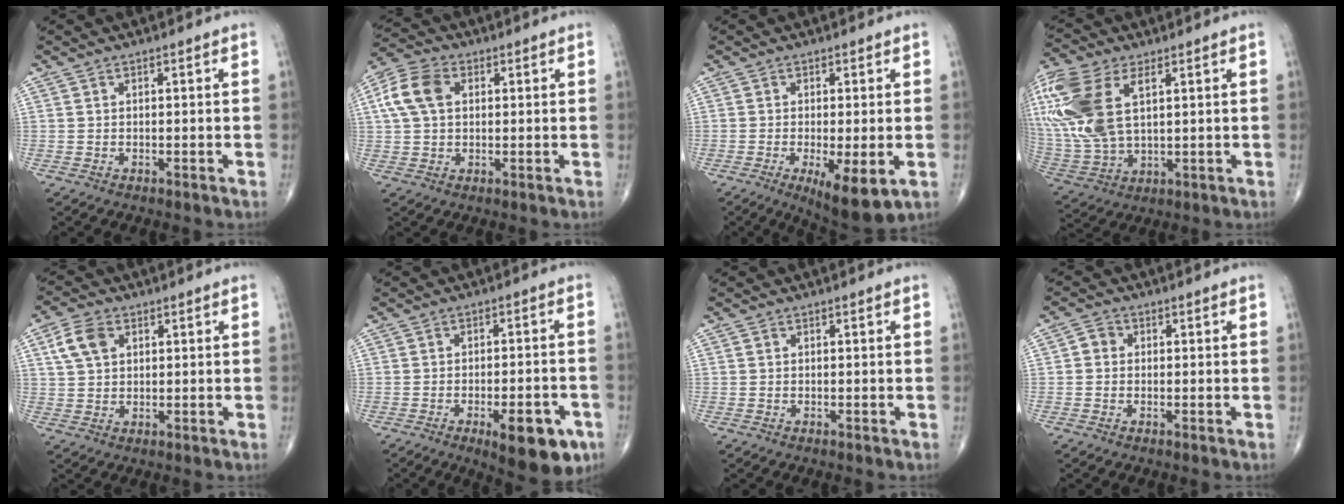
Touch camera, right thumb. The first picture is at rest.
{"total": 8.6, "force": [2.0, 5.9, 6.0], "torque": [-0.123, 0.017, 0.033]}
{"total": 9.2, "force": [-2.9, 2.6, 8.3], "torque": [-0.130, -0.023, -0.042]}
{"total": 20.2, "force": [6.3, 10.8, 15.9], "torque": [-0.382, -0.007, 0.123]}
{"total": 6.2, "force": [2.3, 4.2, 4.0], "torque": [-0.071, 0.002, 0.043]}
{"total": 11.9, "force": [-5.6, 4.3, 9.5], "torque": [-0.105, 0.018, -0.067]}
{"total": 0.0}
{"total": 2.3, "force": [0.0, 2.1, 1.0], "torque": [-0.006, 0.005, -0.006]}